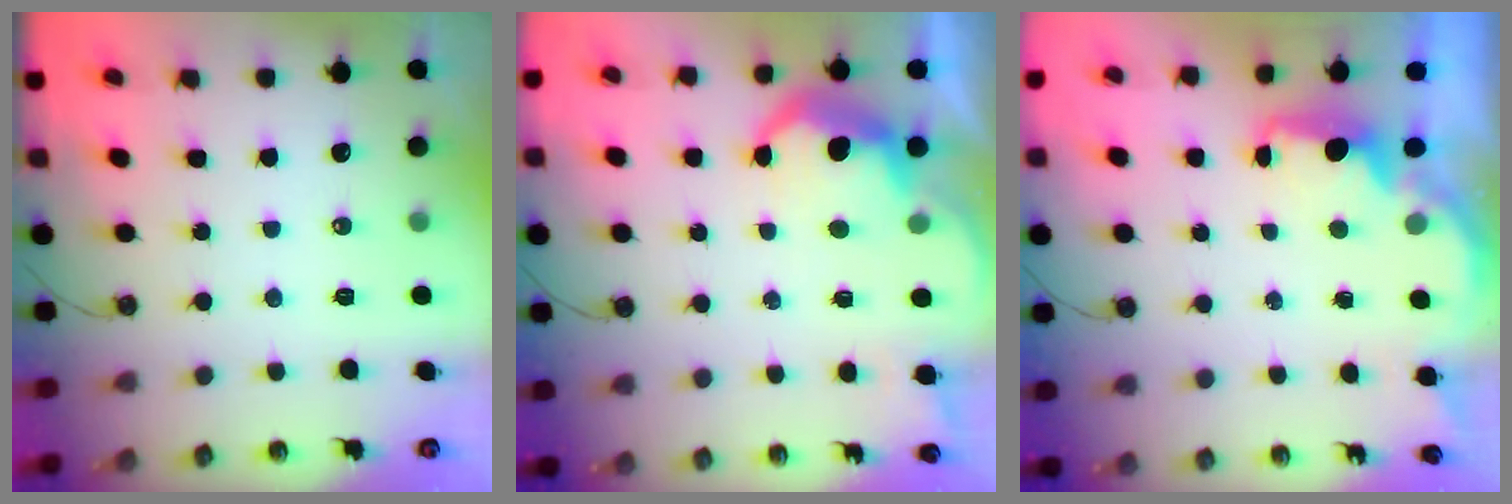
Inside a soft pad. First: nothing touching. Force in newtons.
{"total": 8.2, "press": 8.2, "slide": 0.8}
{"total": 2.2, "press": 2.1, "slide": 0.5}